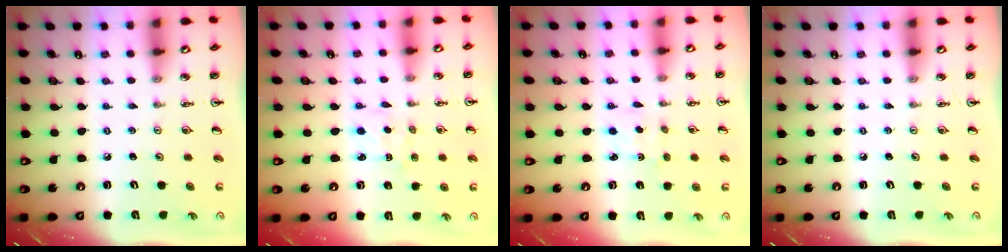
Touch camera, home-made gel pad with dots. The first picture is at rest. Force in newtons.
{"total": 2.4, "press": 2.4, "slide": 0.3}
{"total": 2.4, "press": 2.3, "slide": 0.4}
{"total": 0.0}